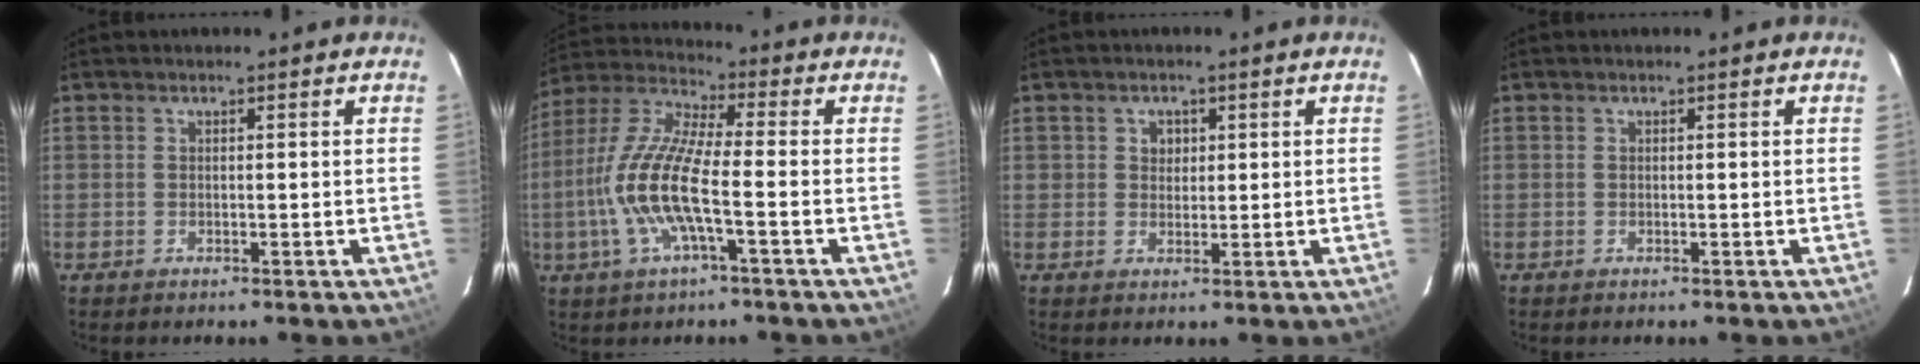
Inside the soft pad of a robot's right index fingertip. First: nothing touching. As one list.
[{"total": 13.2, "force": [-3.3, 2.5, 12.6], "torque": [-0.269, 0.000, -0.070]}, {"total": 2.4, "force": [0.7, 2.2, 0.5], "torque": [-0.001, 0.010, 0.013]}, {"total": 0.0}]